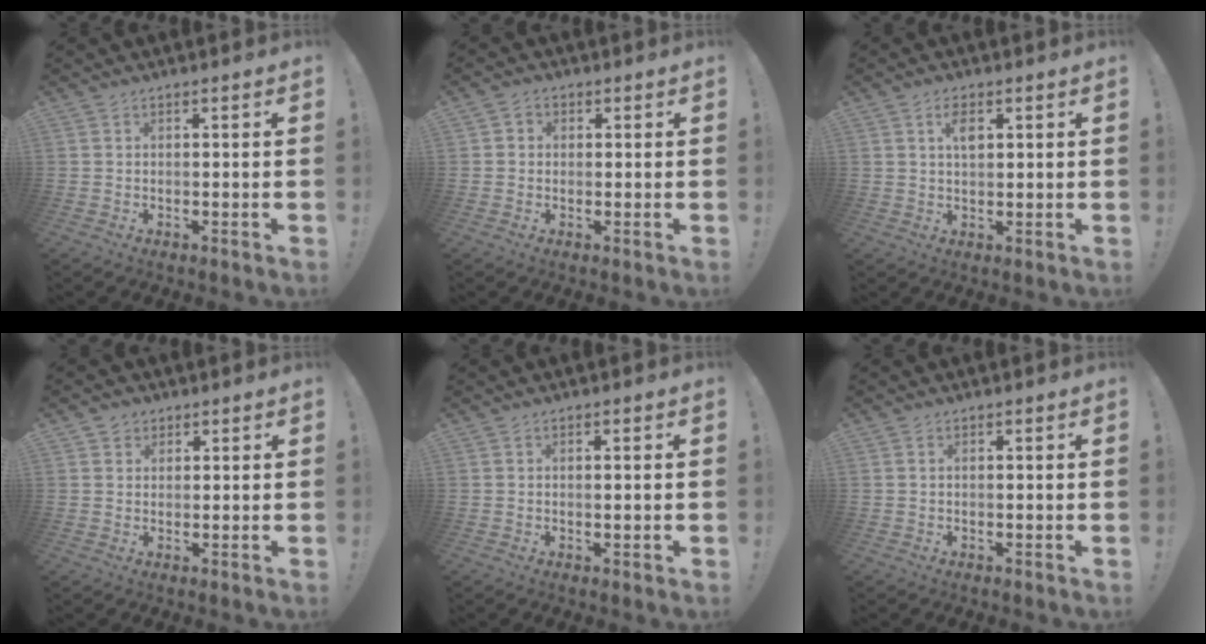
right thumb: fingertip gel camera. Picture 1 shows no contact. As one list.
[{"total": 2.6, "force": [0.1, 2.5, 0.9], "torque": [-0.009, 0.004, 0.001]}, {"total": 4.2, "force": [1.5, 2.0, 3.3], "torque": [-0.048, -0.004, 0.021]}, {"total": 3.0, "force": [1.7, 2.4, 0.5], "torque": [0.001, -0.006, 0.030]}, {"total": 1.0, "force": [0.3, 0.3, 1.0], "torque": [-0.010, -0.004, 0.005]}, {"total": 0.0}]